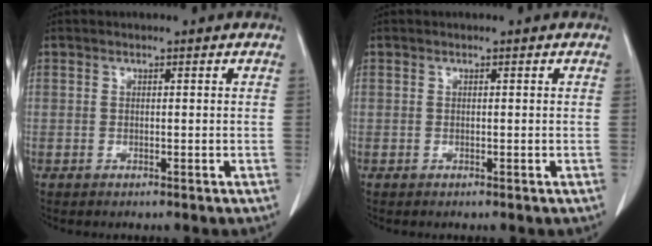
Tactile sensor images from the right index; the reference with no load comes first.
{"total": 0.0}